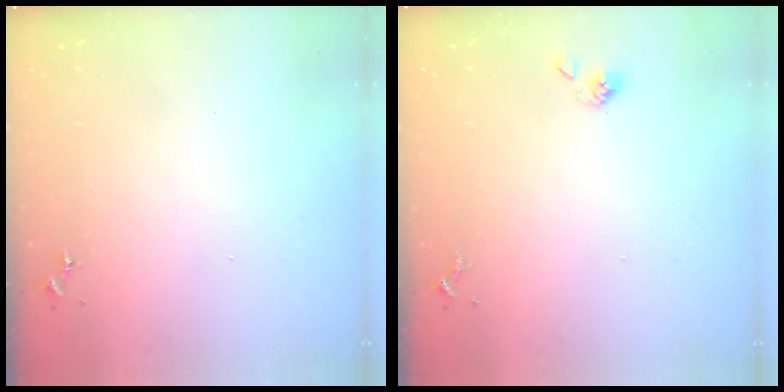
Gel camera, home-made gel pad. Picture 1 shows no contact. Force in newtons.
{"total": 4.2, "press": 4.0, "slide": 1.1}